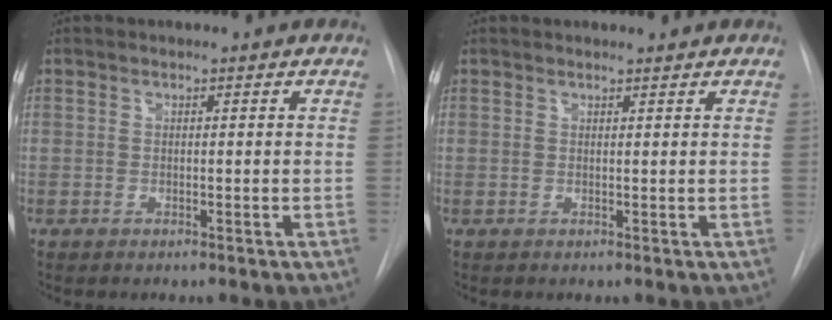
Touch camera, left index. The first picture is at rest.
{"total": 1.6, "force": [1.6, 0.1, 0.2], "torque": [-0.009, 0.008, 0.022]}